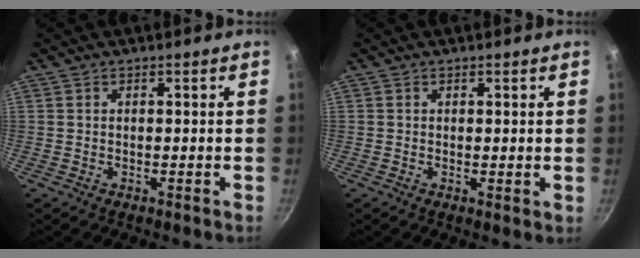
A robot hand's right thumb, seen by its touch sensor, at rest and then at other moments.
{"total": 0.8, "force": [0.4, 0.4, 0.5], "torque": [-0.006, -0.007, 0.004]}